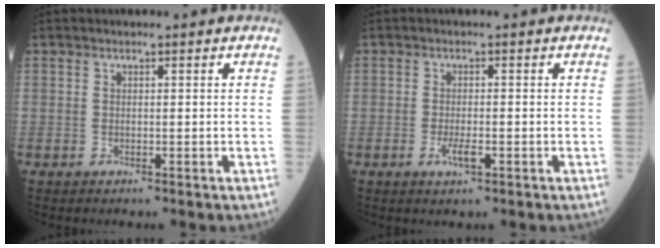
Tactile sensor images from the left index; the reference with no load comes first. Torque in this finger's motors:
{"motor_torque": [0.75, 0.10, 0.26, 0.06]}